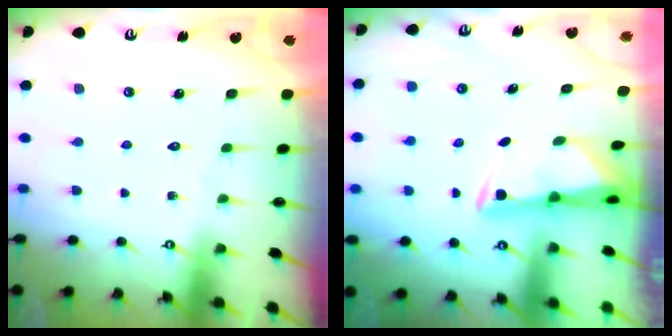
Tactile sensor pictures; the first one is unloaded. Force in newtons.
{"total": 3.0, "press": 2.9, "slide": 0.5}